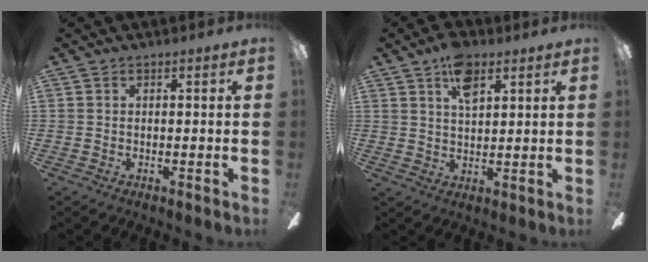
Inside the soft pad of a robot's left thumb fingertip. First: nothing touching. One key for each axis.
{"total": 8.1, "fx": 4.3, "fy": 4.2, "fz": 5.3, "tx": -0.081, "ty": -0.006, "tz": 0.074}